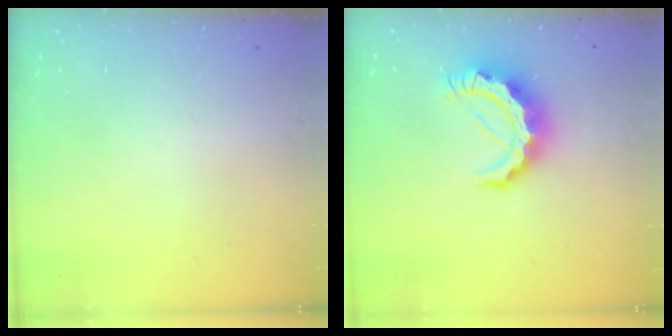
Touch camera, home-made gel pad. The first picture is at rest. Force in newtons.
{"total": 10.8, "press": 10.7, "slide": 1.2}